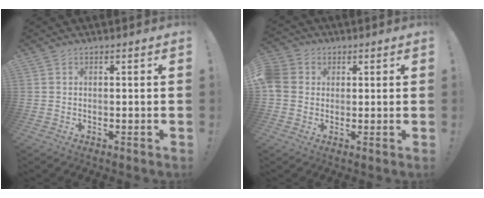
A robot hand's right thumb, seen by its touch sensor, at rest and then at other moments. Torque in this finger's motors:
{"motor_torque": [1.45, 1.45, 1.26, 0.12, 0.57]}